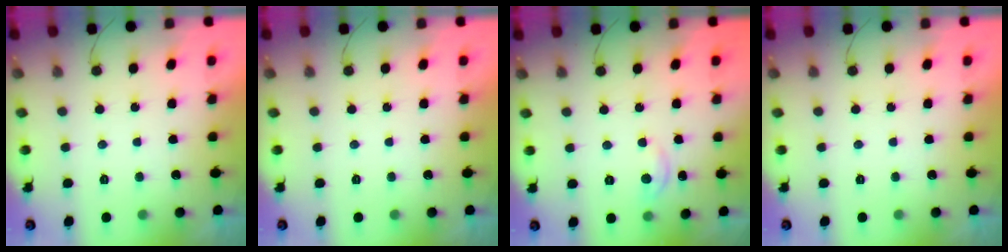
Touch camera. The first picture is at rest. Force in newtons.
{"total": 0.0}
{"total": 2.8, "press": 2.8, "slide": 0.3}
{"total": 0.0}